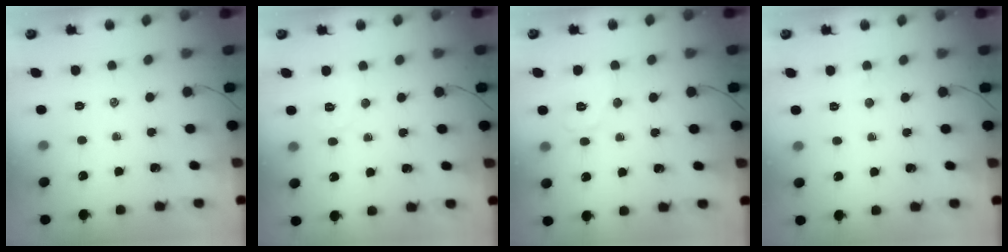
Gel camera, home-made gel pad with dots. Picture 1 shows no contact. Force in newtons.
{"total": 4.0, "press": 3.9, "slide": 0.8}
{"total": 6.5, "press": 6.5, "slide": 0.4}
{"total": 2.6, "press": 2.5, "slide": 0.7}